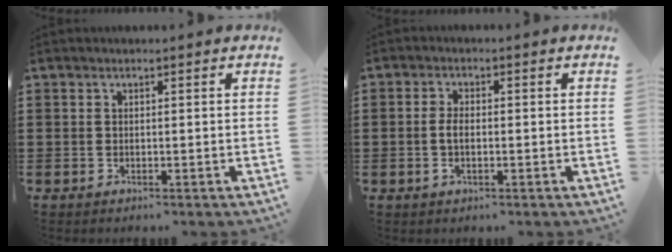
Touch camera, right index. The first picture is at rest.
{"total": 3.0, "force": [-0.5, 1.3, 2.7], "torque": [-0.059, -0.001, -0.011]}